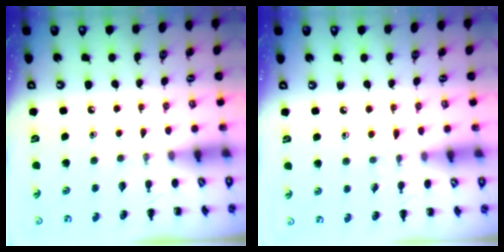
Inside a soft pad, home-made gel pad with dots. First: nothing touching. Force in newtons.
{"total": 5.4, "press": 4.9, "slide": 2.4}